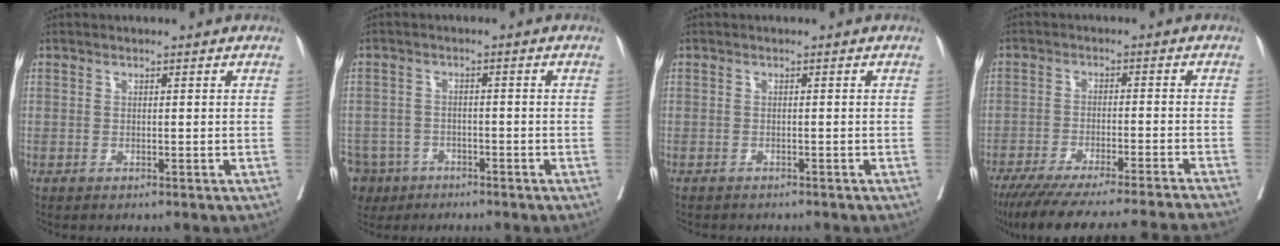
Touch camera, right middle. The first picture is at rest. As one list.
[{"total": 9.5, "force": [-6.1, 7.0, 2.1], "torque": [-0.071, -0.008, -0.100]}, {"total": 4.1, "force": [-3.6, 1.2, 1.4], "torque": [-0.023, -0.006, -0.045]}, {"total": 22.2, "force": [-20.2, -0.8, 9.3], "torque": [-0.110, -0.056, -0.280]}]